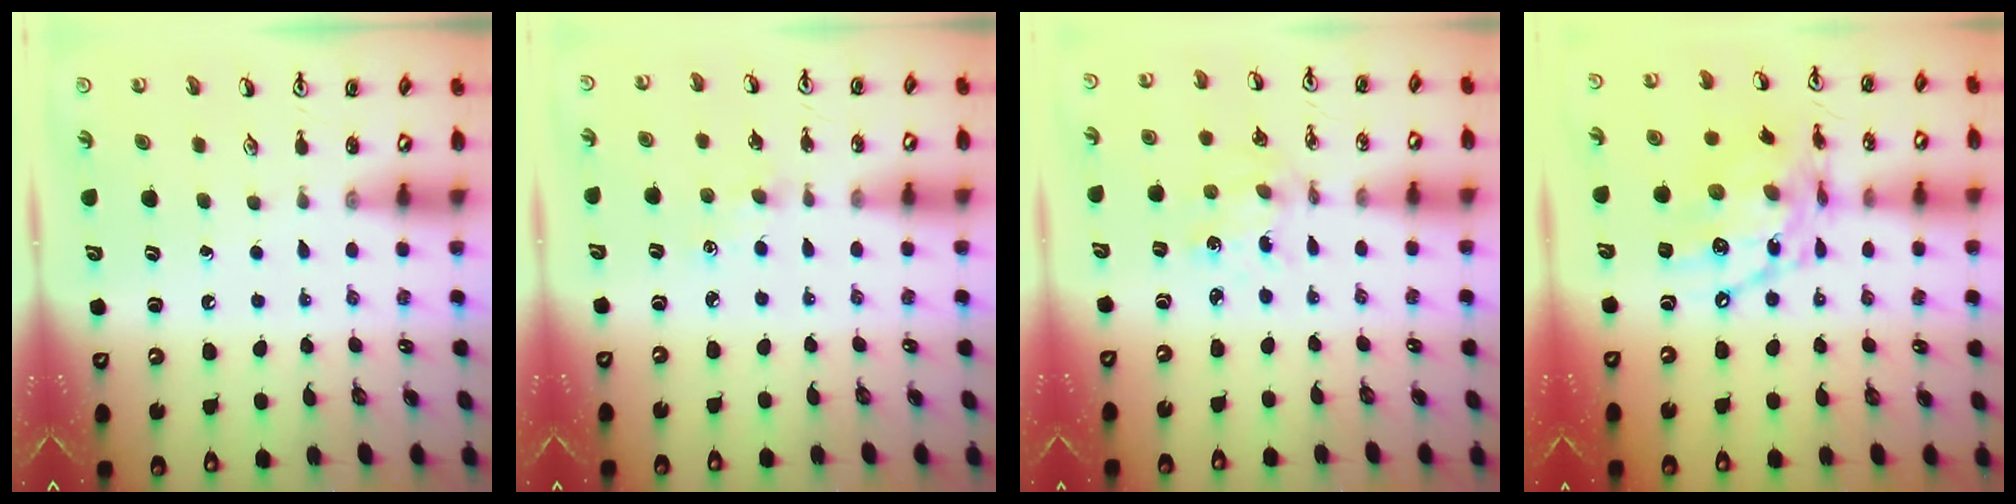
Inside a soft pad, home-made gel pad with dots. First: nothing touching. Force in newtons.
{"total": 1.9, "press": 1.9, "slide": 0.3}
{"total": 1.4, "press": 1.4, "slide": 0.2}
{"total": 15.4, "press": 15.4, "slide": 1.2}